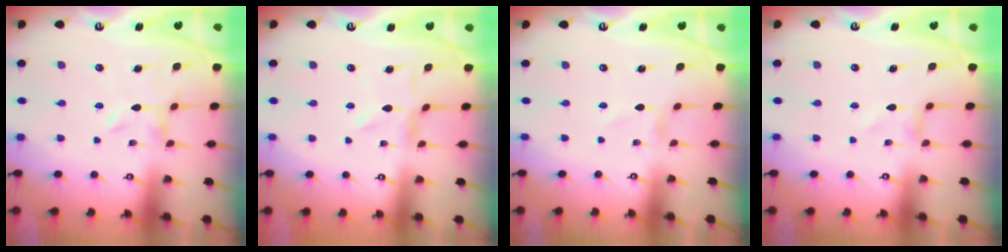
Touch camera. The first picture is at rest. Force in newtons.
{"total": 1.4, "press": 1.4, "slide": 0.3}
{"total": 0.0}
{"total": 2.3, "press": 2.3, "slide": 0.3}